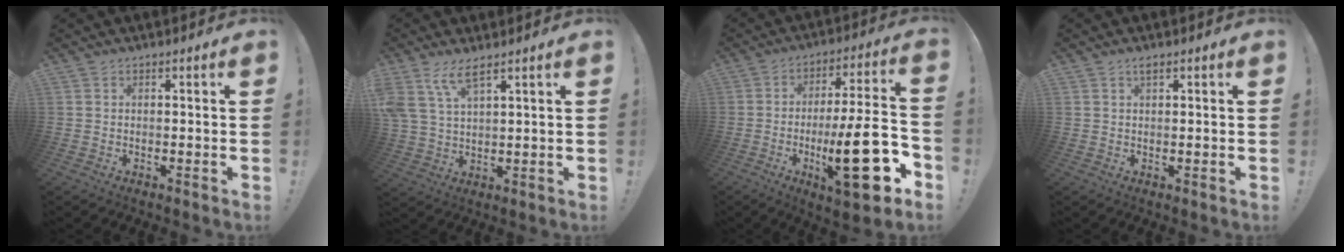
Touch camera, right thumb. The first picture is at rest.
{"total": 7.8, "force": [5.3, 2.6, 5.1], "torque": [-0.100, -0.016, 0.103]}
{"total": 23.9, "force": [-6.8, 6.4, 22.0], "torque": [-0.334, 0.023, -0.103]}
{"total": 1.4, "force": [0.9, 0.3, 1.0], "torque": [-0.012, -0.002, 0.015]}